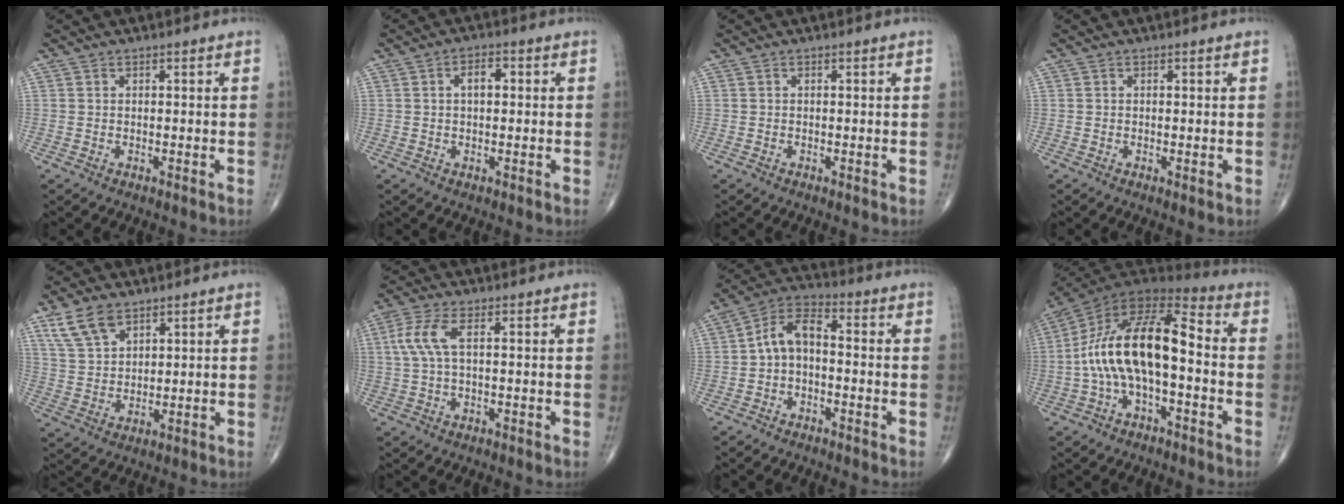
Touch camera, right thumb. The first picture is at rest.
{"total": 3.4, "force": [0.5, 1.9, 2.8], "torque": [-0.040, 0.011, 0.005]}
{"total": 0.0}
{"total": 0.5, "force": [-0.1, 0.1, 0.5], "torque": [-0.012, -0.003, -0.002]}
{"total": 7.3, "force": [4.7, 3.8, 4.0], "torque": [-0.072, -0.016, 0.101]}
{"total": 5.9, "force": [1.2, 1.9, 5.5], "torque": [-0.154, 0.014, 0.025]}
{"total": 7.4, "force": [-0.8, 4.4, 5.9], "torque": [-0.100, 0.033, -0.029]}
{"total": 17.7, "force": [-2.1, 8.0, 15.7], "torque": [-0.288, 0.055, -0.045]}